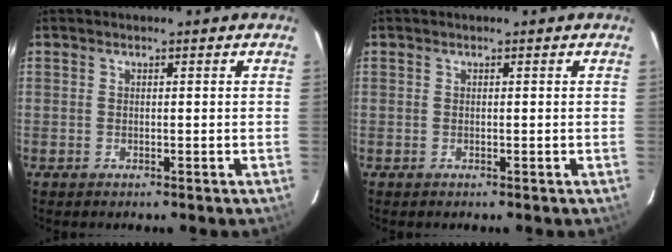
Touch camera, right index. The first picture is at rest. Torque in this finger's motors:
{"motor_torque": [0.00, 0.00, 0.00, 0.00]}